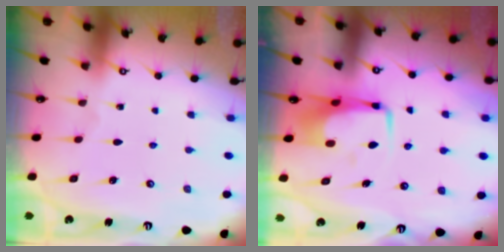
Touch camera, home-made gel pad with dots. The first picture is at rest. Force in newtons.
{"total": 7.1, "press": 7.0, "slide": 1.4}